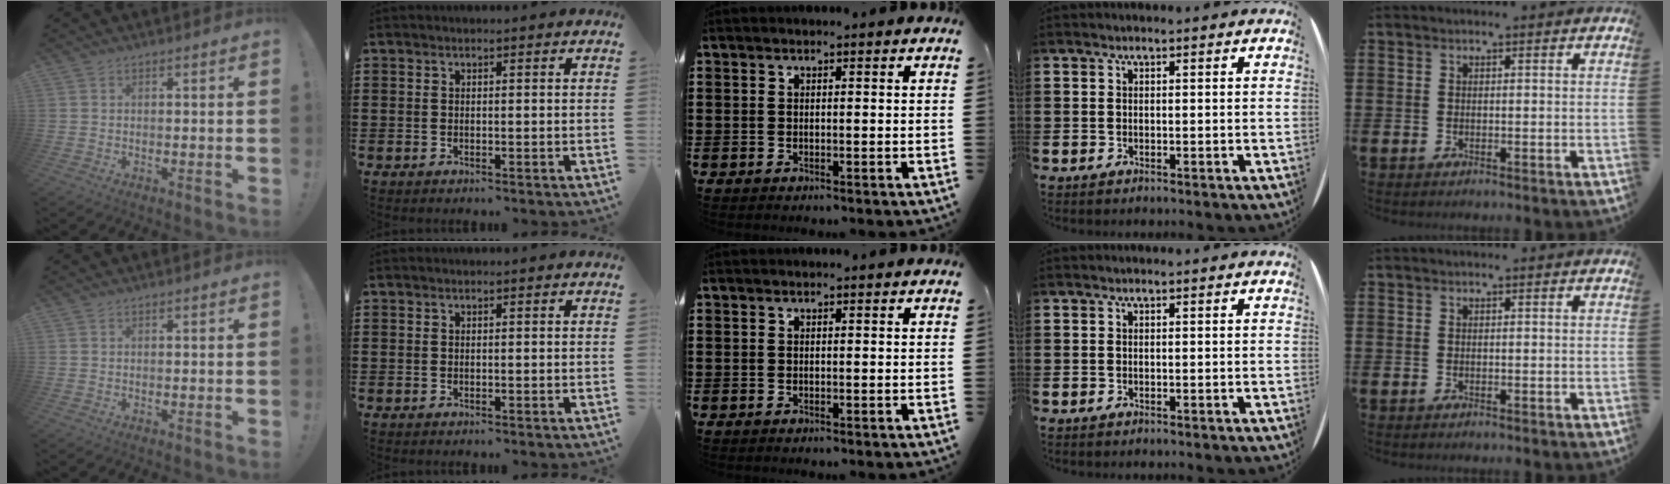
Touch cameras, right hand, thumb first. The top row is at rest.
{}